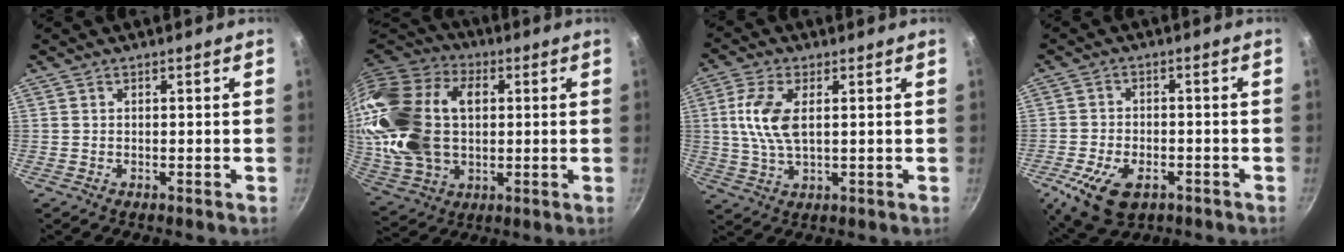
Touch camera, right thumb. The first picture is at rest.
{"total": 25.0, "force": [3.4, 16.8, 18.2], "torque": [-0.344, 0.014, 0.069]}
{"total": 8.7, "force": [1.4, 4.3, 7.5], "torque": [-0.152, 0.003, 0.027]}
{"total": 10.7, "force": [-4.6, 6.3, 7.3], "torque": [-0.129, 0.008, -0.074]}